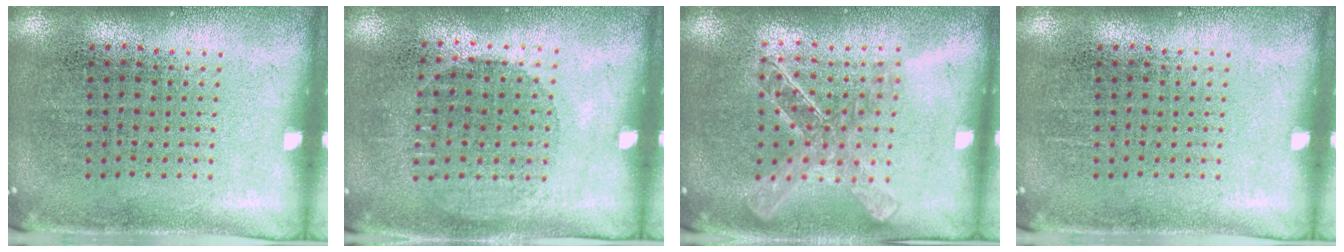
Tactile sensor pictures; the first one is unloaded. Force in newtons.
{"total": 0.9, "press": 0.8, "slide": 0.4}
{"total": 1.7, "press": 1.5, "slide": 0.8}
{"total": 0.0}